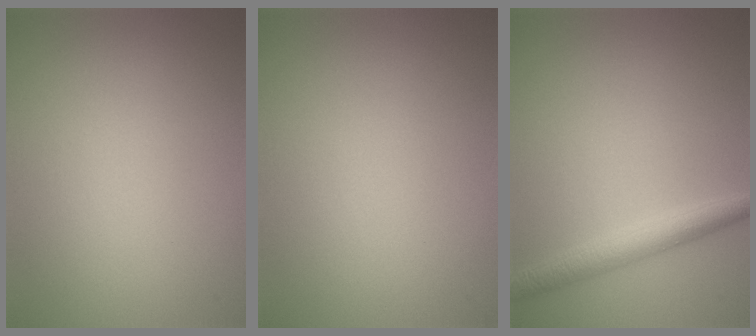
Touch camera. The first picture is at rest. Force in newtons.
{"total": 0.0}
{"total": 2.7, "press": 2.7, "slide": 0.1}